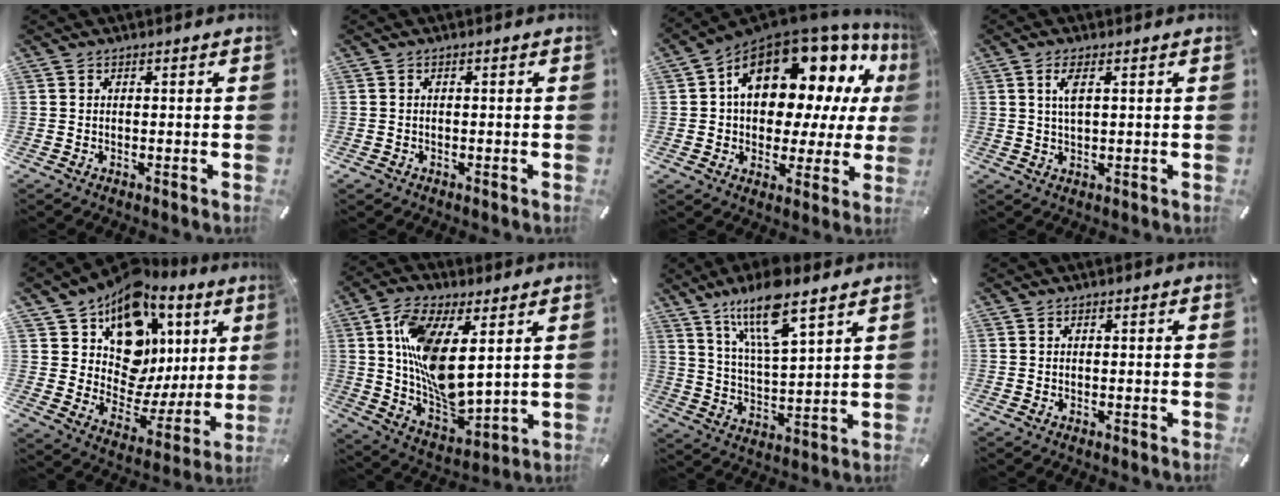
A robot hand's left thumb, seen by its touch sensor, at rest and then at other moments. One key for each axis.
{"total": 0.8, "fx": -0.4, "fy": 0.6, "fz": 0.3, "tx": -0.006, "ty": 0.003, "tz": -0.010}
{"total": 19.6, "fx": 7.5, "fy": 11.7, "fz": 13.8, "tx": -0.207, "ty": -0.056, "tz": 0.124}
{"total": 3.8, "fx": 1.3, "fy": 1.3, "fz": 3.3, "tx": -0.071, "ty": 0.000, "tz": 0.017}
{"total": 15.8, "fx": 8.8, "fy": 10.9, "fz": 7.3, "tx": -0.106, "ty": -0.097, "tz": 0.161}
{"total": 15.4, "fx": 5.1, "fy": 7.4, "fz": 12.5, "tx": -0.248, "ty": -0.028, "tz": 0.092}
{"total": 14.0, "fx": 9.7, "fy": 3.9, "fz": 9.3, "tx": -0.178, "ty": -0.034, "tz": 0.169}
{"total": 0.0}